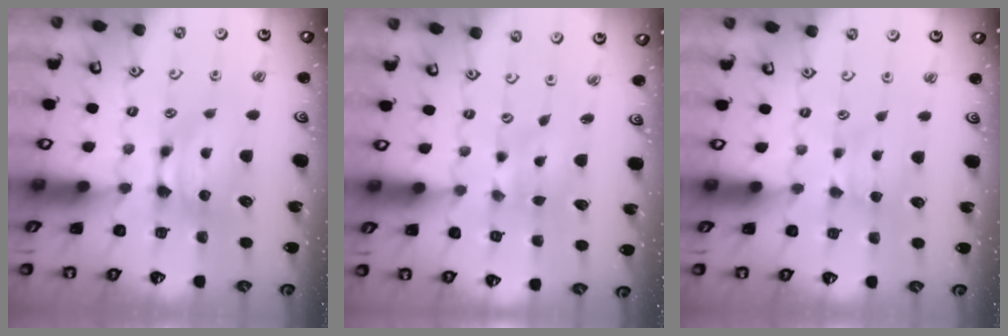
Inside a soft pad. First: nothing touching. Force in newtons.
{"total": 3.9, "press": 3.8, "slide": 0.8}
{"total": 1.1, "press": 1.0, "slide": 0.6}